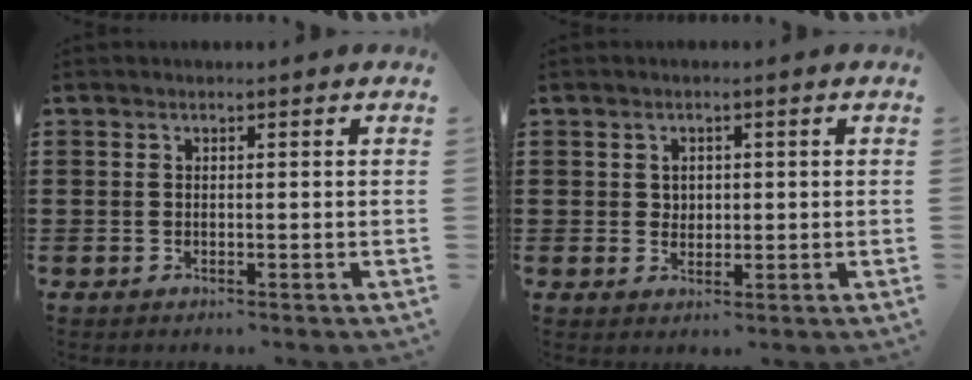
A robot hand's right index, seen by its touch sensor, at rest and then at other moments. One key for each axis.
{"total": 1.7, "fx": 0.5, "fy": 1.6, "fz": 0.5, "tx": -0.016, "ty": 0.010, "tz": 0.009}